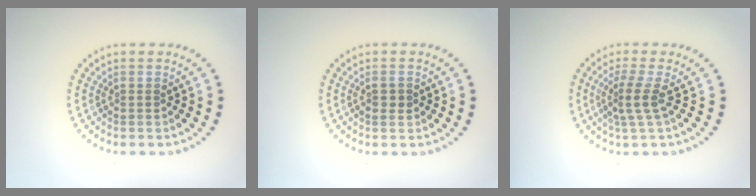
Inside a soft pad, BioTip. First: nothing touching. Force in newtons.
{"total": 1.2, "press": 1.1, "slide": 0.1}
{"total": 2.5, "press": 1.8, "slide": 1.7}